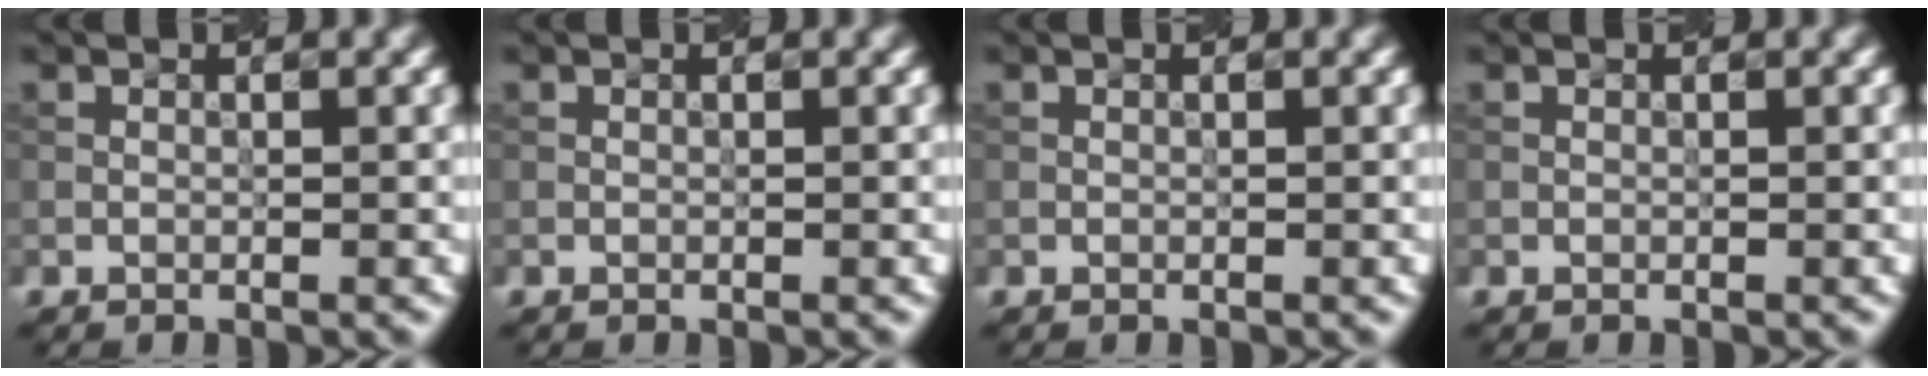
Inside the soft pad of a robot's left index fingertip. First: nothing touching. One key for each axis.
{"total": 0.0}
{"total": 0.0}
{"total": 0.0}